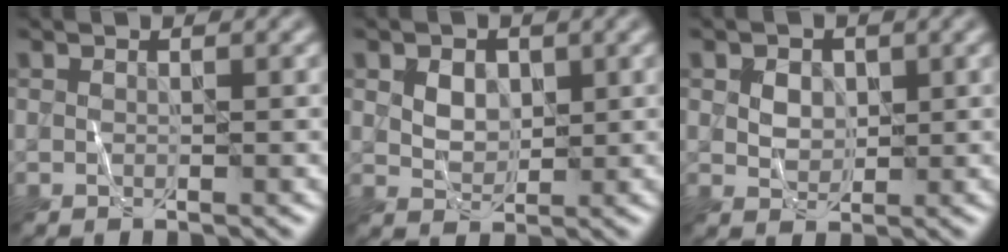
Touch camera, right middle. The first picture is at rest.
{"total": 2.3, "force": [0.6, 1.7, 1.4], "torque": [-0.026, -0.002, 0.009]}
{"total": 2.2, "force": [0.6, 1.7, 1.2], "torque": [-0.025, 0.001, 0.008]}